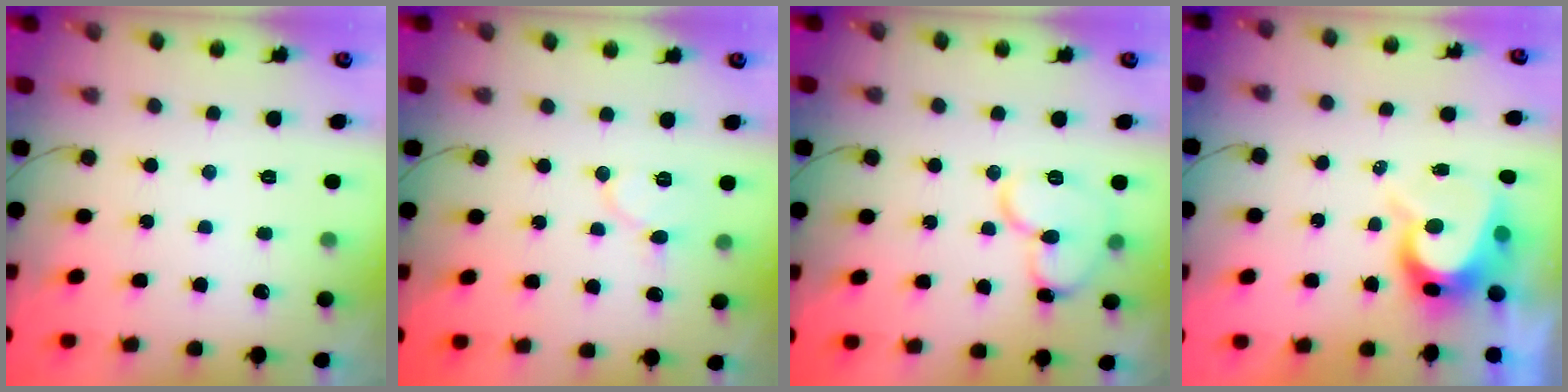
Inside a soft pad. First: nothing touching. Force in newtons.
{"total": 6.5, "press": 6.5, "slide": 0.7}
{"total": 11.5, "press": 11.4, "slide": 1.5}
{"total": 8.3, "press": 8.2, "slide": 0.8}